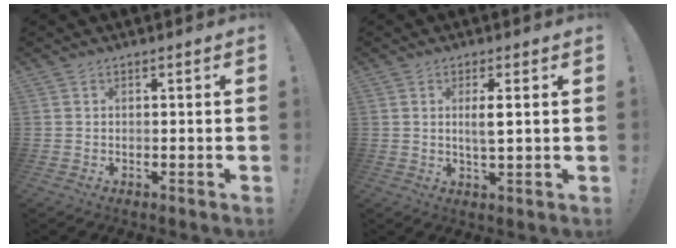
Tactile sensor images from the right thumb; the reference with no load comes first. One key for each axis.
{"total": 3.1, "fx": 0.7, "fy": 0.6, "fz": 2.9, "tx": -0.043, "ty": -0.009, "tz": 0.007}